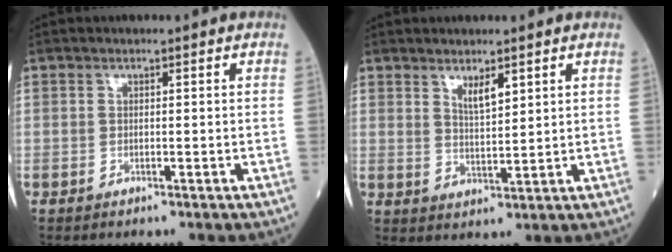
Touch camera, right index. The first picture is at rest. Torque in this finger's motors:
{"motor_torque": [-0.01, 0.05, 0.04, 0.05]}